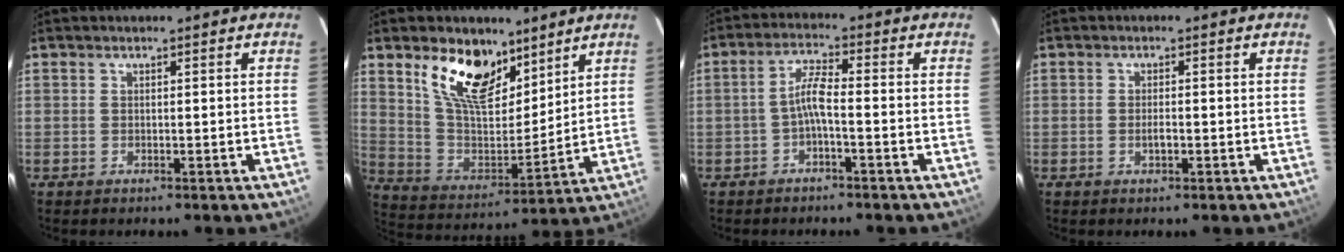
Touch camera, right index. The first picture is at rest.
{"total": 16.0, "force": [10.0, 8.1, 9.5], "torque": [-0.181, 0.000, 0.189]}
{"total": 3.9, "force": [-1.6, 0.4, 3.6], "torque": [-0.077, 0.011, -0.033]}
{"total": 1.4, "force": [-0.5, 0.5, 1.2], "torque": [-0.022, -0.001, -0.009]}